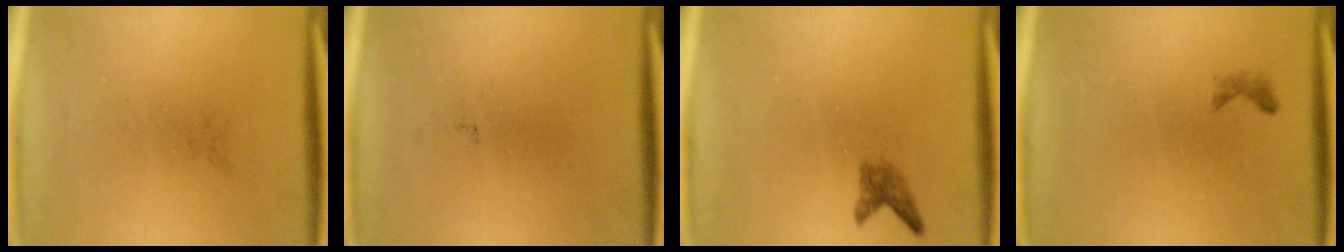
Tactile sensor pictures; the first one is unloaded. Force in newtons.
{"total": 0.0}
{"total": 1.8}
{"total": 0.6}